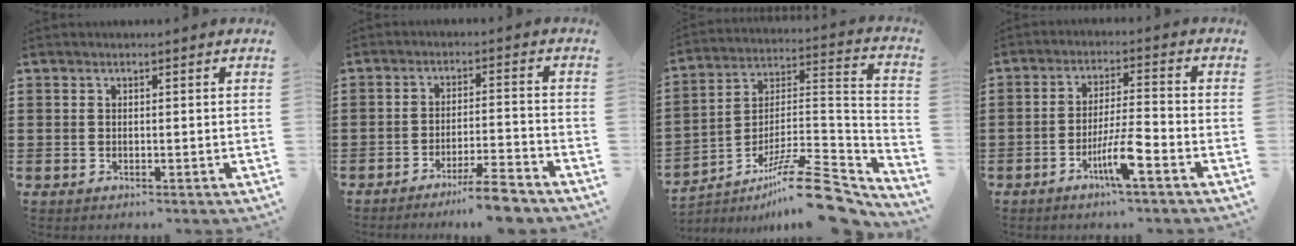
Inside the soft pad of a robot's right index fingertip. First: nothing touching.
{"total": 6.0, "force": [-5.1, -0.3, 3.2], "torque": [-0.051, -0.010, -0.092]}
{"total": 13.2, "force": [-9.6, 3.1, 8.5], "torque": [-0.129, 0.037, -0.168]}
{"total": 6.5, "force": [-3.3, 0.5, 5.5], "torque": [-0.109, -0.009, -0.062]}